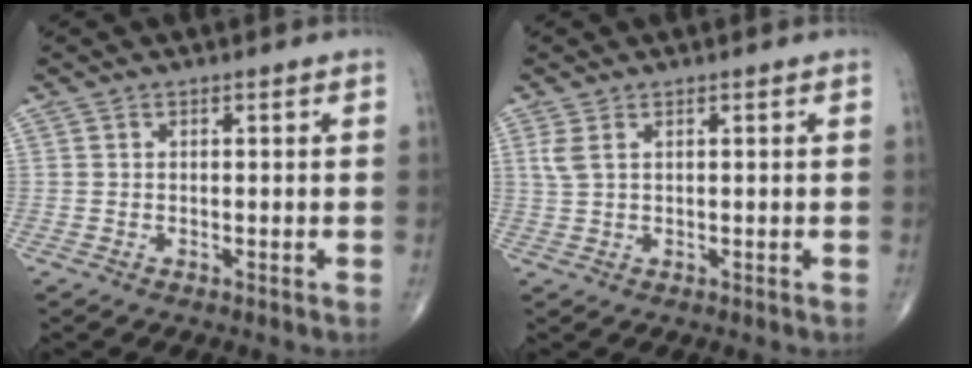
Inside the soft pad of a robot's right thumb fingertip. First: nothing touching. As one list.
[{"total": 2.2, "force": [1.0, 0.9, 1.8], "torque": [-0.047, 0.007, 0.029]}]